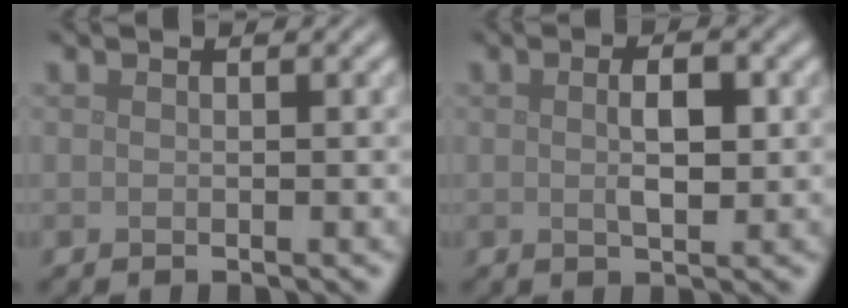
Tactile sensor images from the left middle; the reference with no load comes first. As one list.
[{"total": 2.7, "force": [0.3, 1.1, 2.4], "torque": [-0.045, 0.000, 0.004]}]